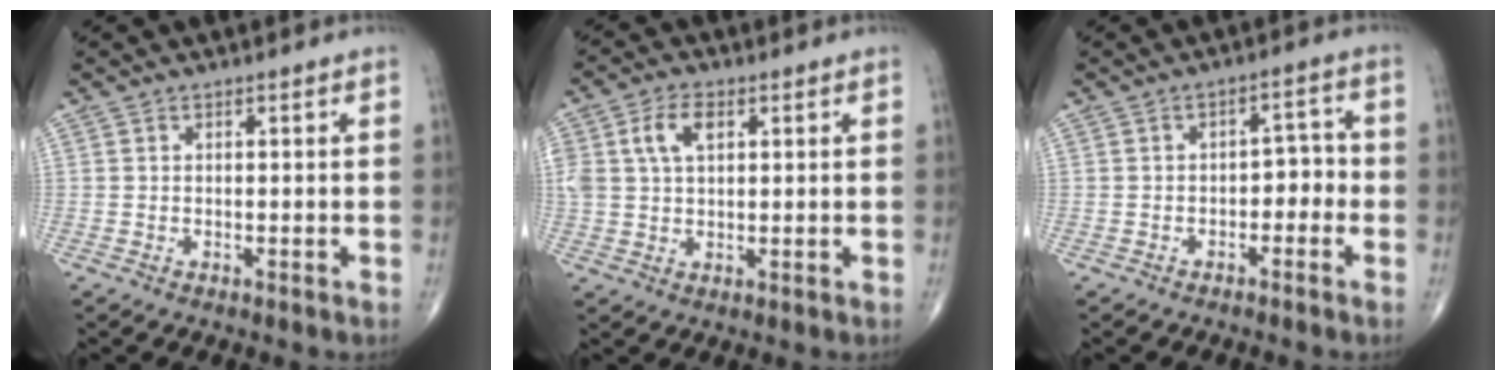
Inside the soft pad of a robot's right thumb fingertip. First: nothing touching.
{"total": 6.5, "force": [2.2, 3.8, 4.8], "torque": [-0.097, 0.005, 0.044]}
{"total": 4.0, "force": [-1.4, 2.6, 2.8], "torque": [-0.014, 0.025, -0.027]}